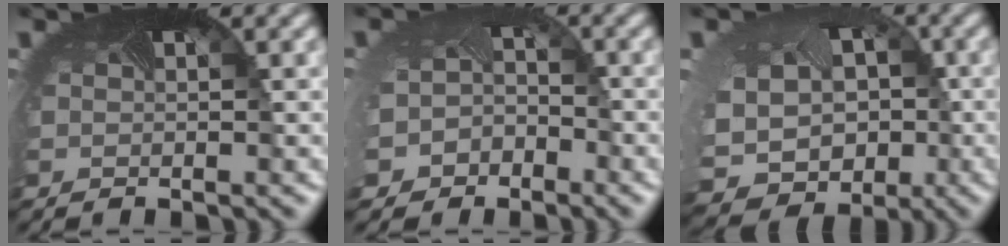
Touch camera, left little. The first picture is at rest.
{"total": 3.4, "force": [-2.3, 2.4, 0.5], "torque": [-0.011, -0.020, -0.035]}
{"total": 11.3, "force": [-2.5, 9.4, 5.9], "torque": [-0.131, -0.041, -0.030]}